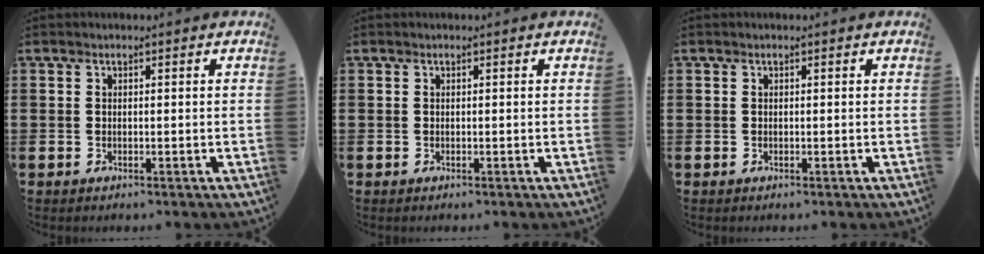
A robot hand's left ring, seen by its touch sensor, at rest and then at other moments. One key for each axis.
{"total": 0.0}
{"total": 0.0}